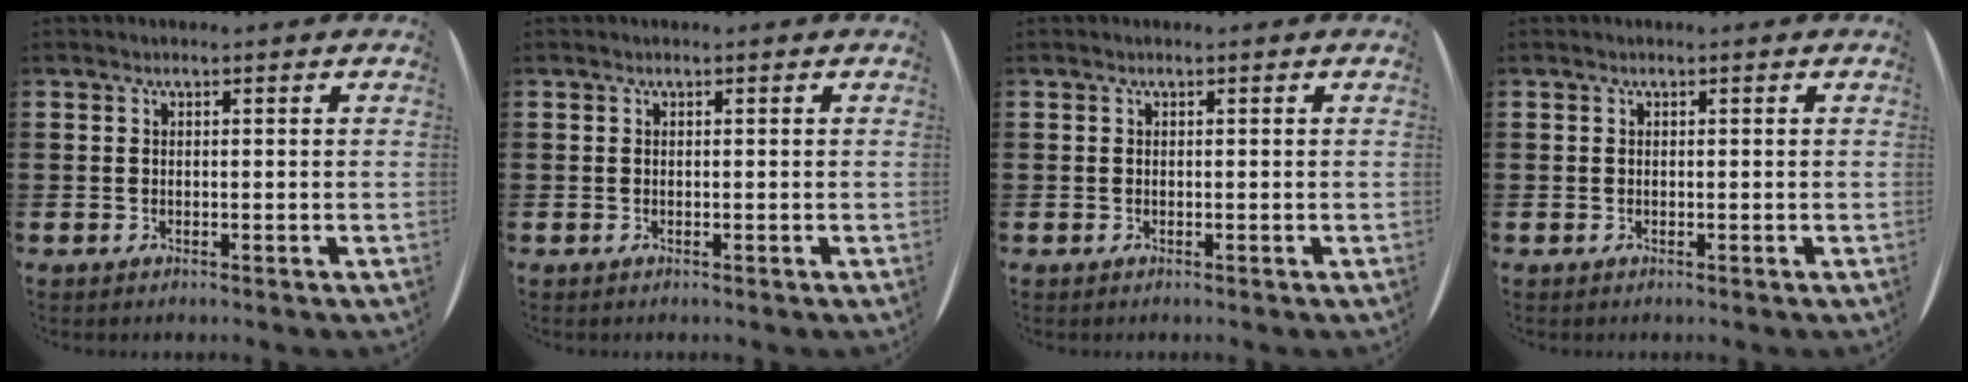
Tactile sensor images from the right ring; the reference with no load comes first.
{"total": 0.0}
{"total": 0.0}
{"total": 0.0}